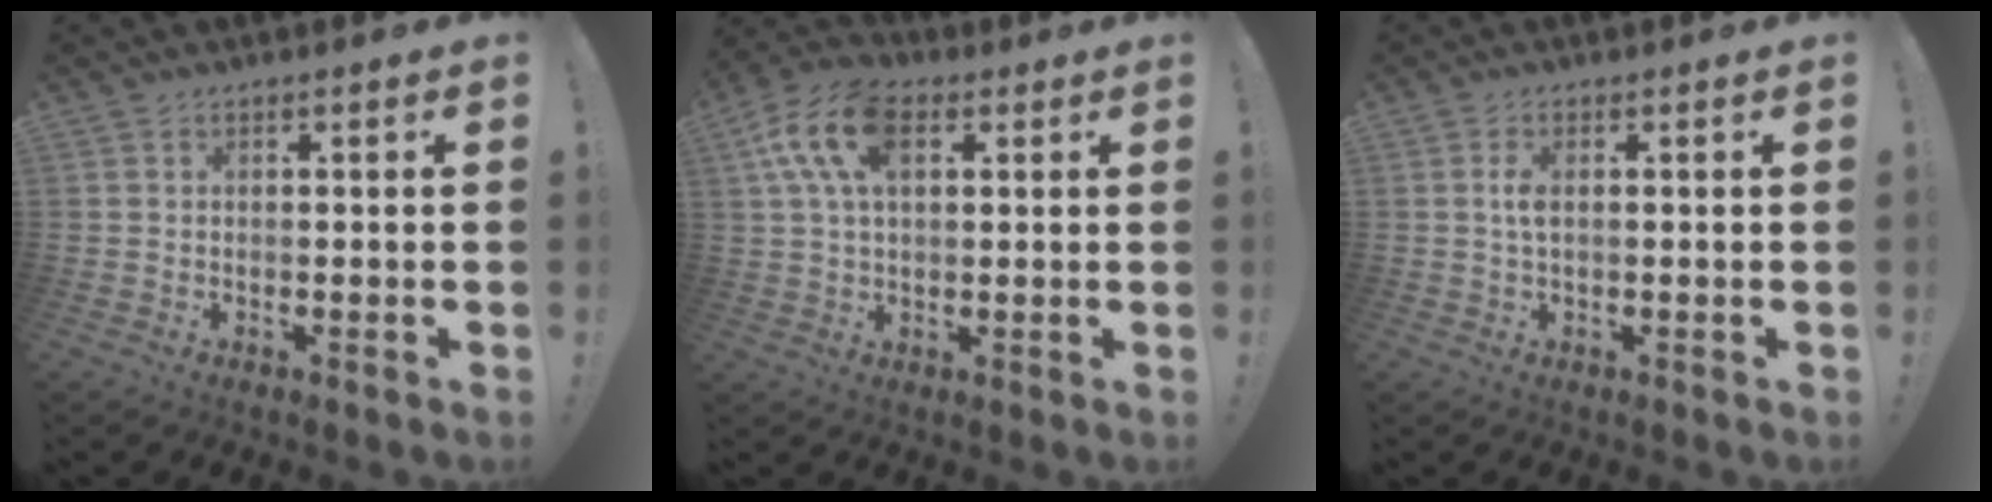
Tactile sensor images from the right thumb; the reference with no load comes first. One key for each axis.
{"total": 14.5, "fx": 4.8, "fy": 8.5, "fz": 10.7, "tx": -0.212, "ty": 0.002, "tz": 0.091}
{"total": 3.9, "fx": 0.9, "fy": 1.8, "fz": 3.3, "tx": -0.068, "ty": -0.002, "tz": 0.010}